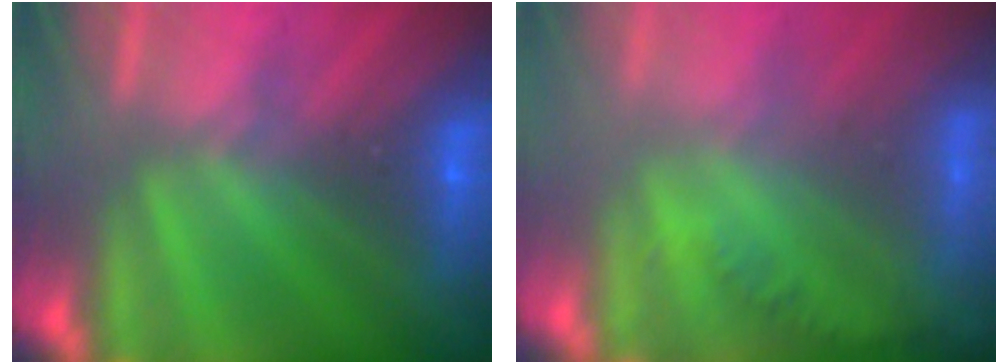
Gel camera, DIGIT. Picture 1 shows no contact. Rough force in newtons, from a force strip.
{"total": 1.2}